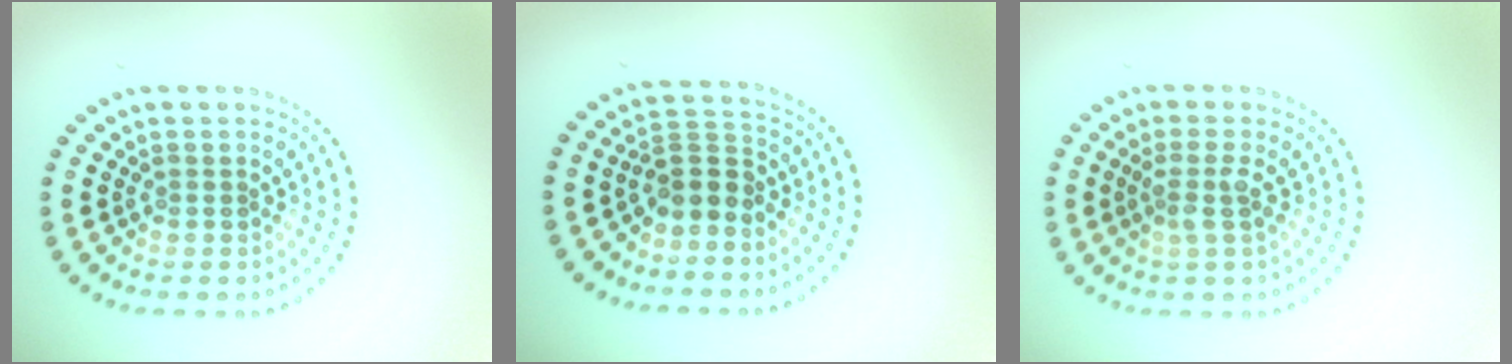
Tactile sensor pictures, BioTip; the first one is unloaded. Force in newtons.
{"total": 2.7, "press": 2.3, "slide": 1.5}
{"total": 1.8, "press": 1.3, "slide": 1.3}